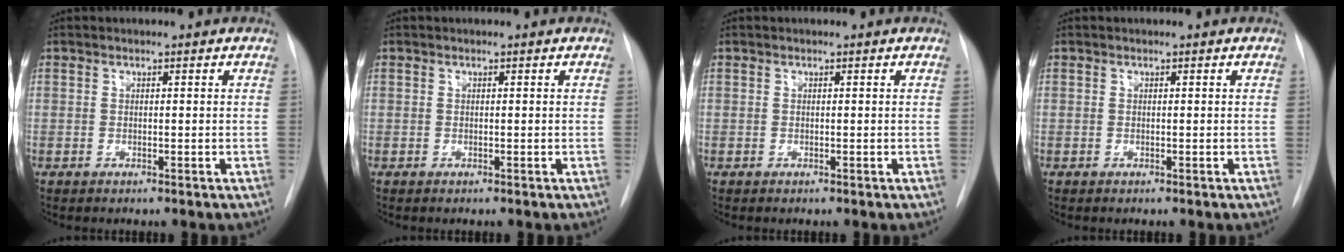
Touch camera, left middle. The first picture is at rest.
{"total": 0.0}
{"total": 0.0}
{"total": 0.0}